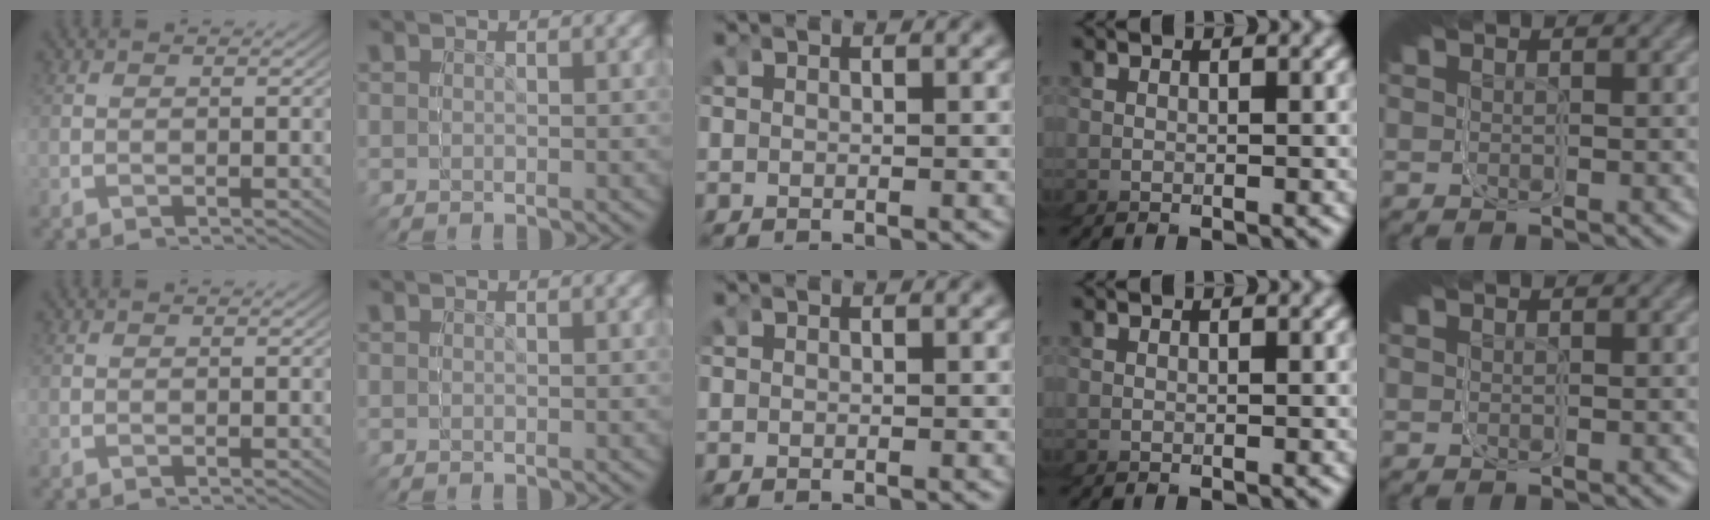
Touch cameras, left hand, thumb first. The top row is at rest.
{}